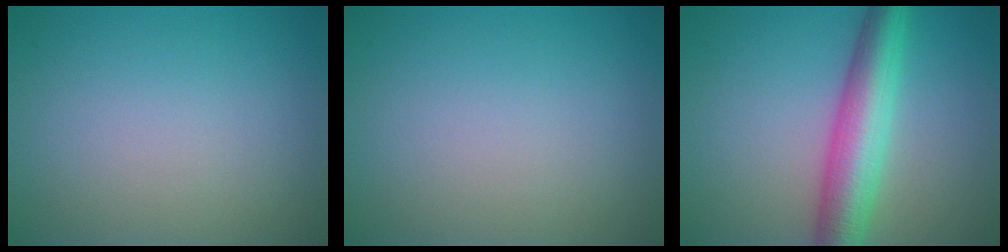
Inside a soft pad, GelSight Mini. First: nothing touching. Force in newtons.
{"total": 0.0}
{"total": 6.8, "press": 6.8, "slide": 0.1}